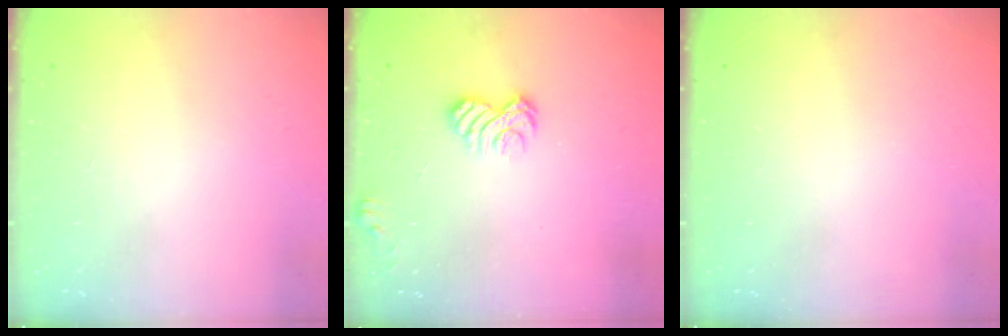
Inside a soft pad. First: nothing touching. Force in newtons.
{"total": 6.0, "press": 5.8, "slide": 1.3}
{"total": 0.0}